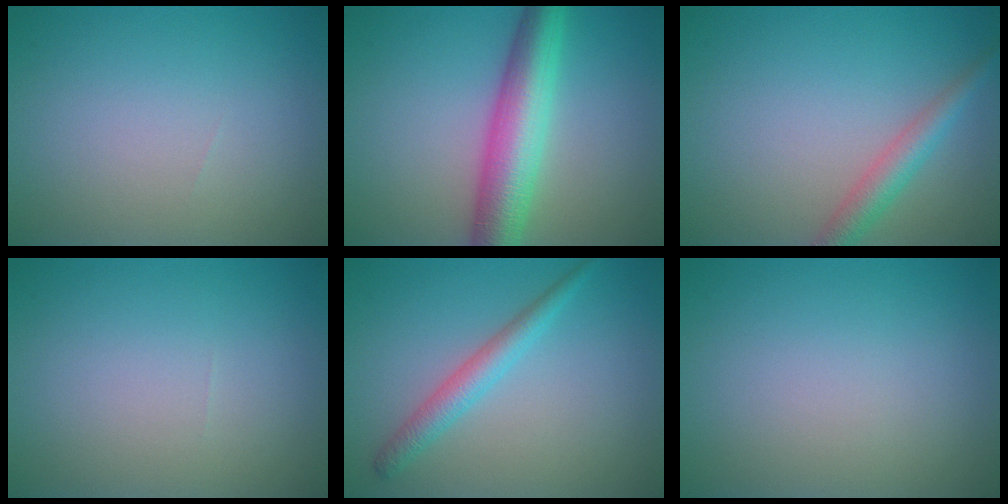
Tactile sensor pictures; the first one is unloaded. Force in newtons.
{"total": 7.0, "press": 7.0, "slide": 0.1}
{"total": 2.8, "press": 2.8, "slide": 0.1}
{"total": 0.0}
{"total": 2.5, "press": 2.5, "slide": 0.0}
{"total": 0.0}